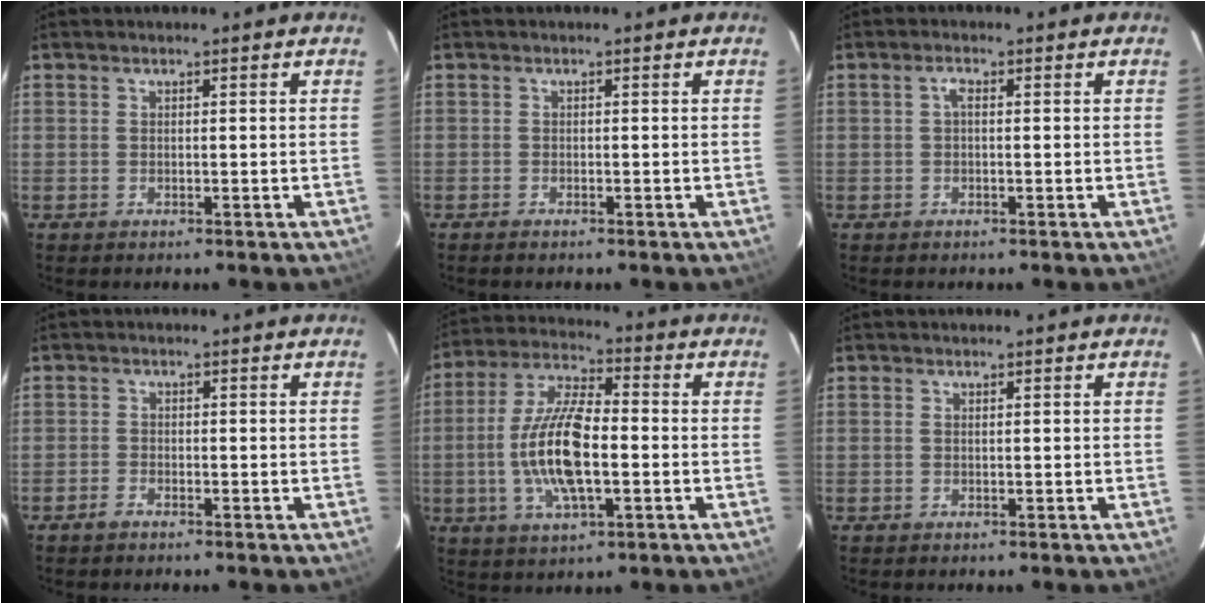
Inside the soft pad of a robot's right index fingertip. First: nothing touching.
{"total": 0.8, "force": [-0.7, 0.2, 0.3], "torque": [-0.008, -0.001, -0.015]}
{"total": 1.3, "force": [0.0, 0.6, 1.2], "torque": [-0.023, 0.008, -0.002]}
{"total": 1.5, "force": [-1.3, 0.6, 0.4], "torque": [-0.016, 0.002, -0.028]}
{"total": 14.5, "force": [-2.5, 5.1, 13.4], "torque": [-0.274, 0.003, -0.048]}
{"total": 0.0}